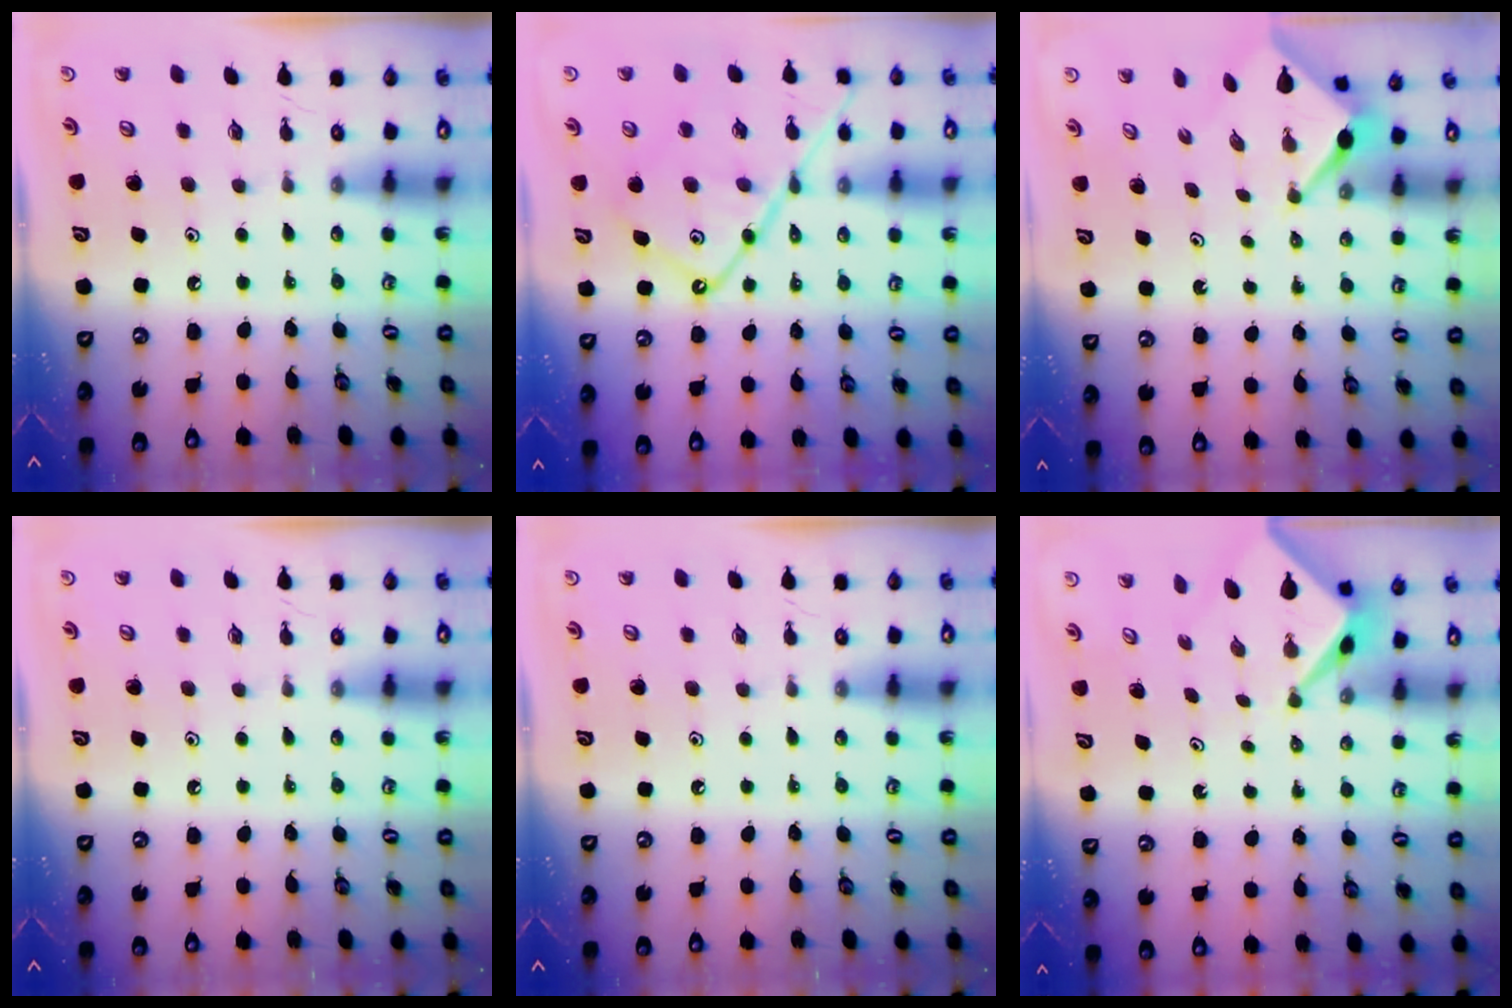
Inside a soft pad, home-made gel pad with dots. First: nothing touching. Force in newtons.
{"total": 15.9, "press": 15.9, "slide": 1.7}
{"total": 2.7, "press": 2.7, "slide": 0.0}
{"total": 0.0}
{"total": 0.0}
{"total": 2.5, "press": 2.4, "slide": 0.3}